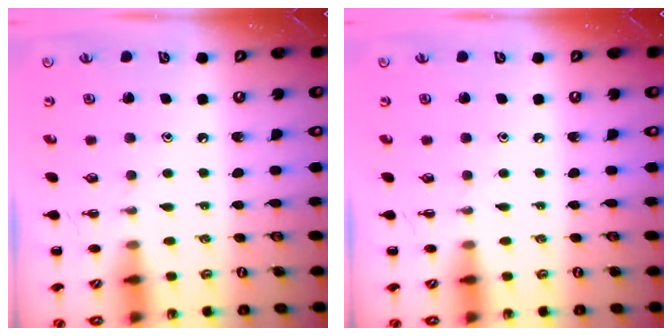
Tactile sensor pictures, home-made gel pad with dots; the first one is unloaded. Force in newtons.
{"total": 0.0}